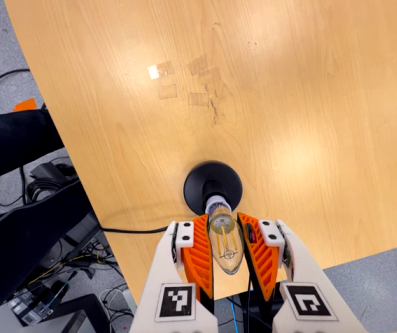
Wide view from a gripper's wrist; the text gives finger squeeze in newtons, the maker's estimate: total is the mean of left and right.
{"total": 20.5, "left": 21.7, "right": 19.4}